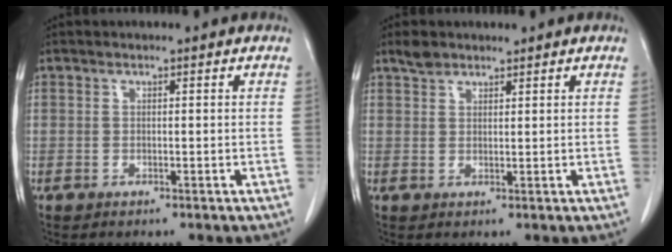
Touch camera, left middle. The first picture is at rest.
{"total": 2.2, "force": [2.0, 0.9, 0.6], "torque": [-0.016, 0.009, 0.036]}